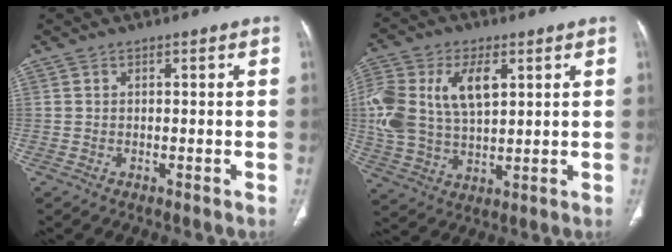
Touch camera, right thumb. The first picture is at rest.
{"total": 17.4, "force": [4.4, 10.3, 13.3], "torque": [-0.289, 0.003, 0.083]}